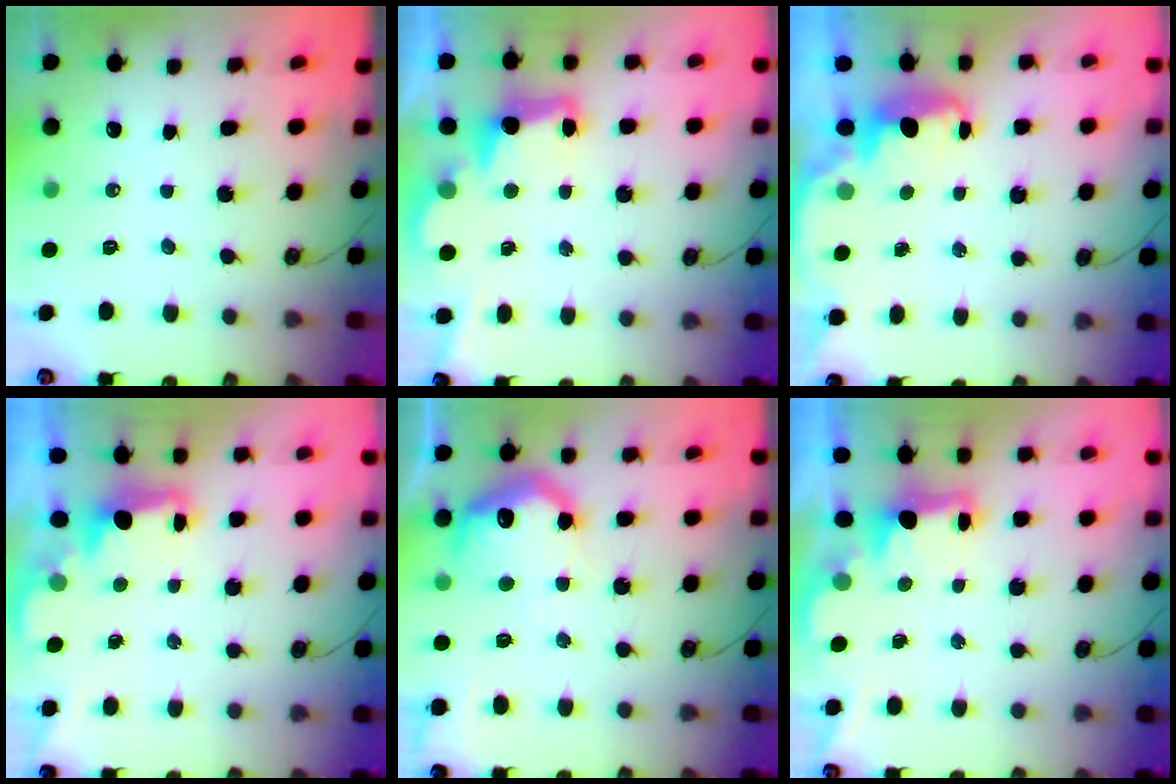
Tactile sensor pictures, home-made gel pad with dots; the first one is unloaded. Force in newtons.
{"total": 3.7, "press": 3.7, "slide": 0.7}
{"total": 2.7, "press": 2.6, "slide": 0.6}
{"total": 2.0, "press": 1.9, "slide": 0.8}
{"total": 17.5, "press": 17.4, "slide": 1.5}
{"total": 2.1, "press": 2.0, "slide": 0.8}